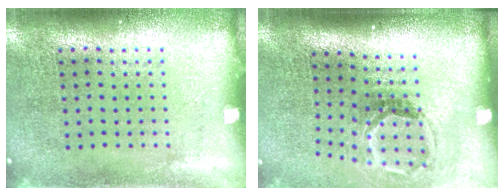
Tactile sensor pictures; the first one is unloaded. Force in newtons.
{"total": 1.8, "press": 1.2, "slide": 1.4}